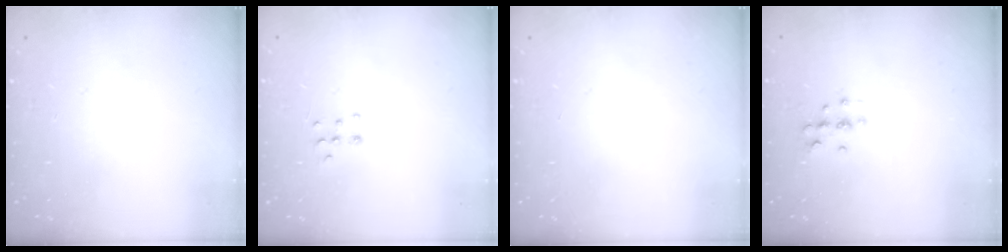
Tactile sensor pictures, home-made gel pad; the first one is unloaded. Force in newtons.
{"total": 4.4, "press": 4.3, "slide": 0.9}
{"total": 0.0}
{"total": 5.4, "press": 5.2, "slide": 1.6}